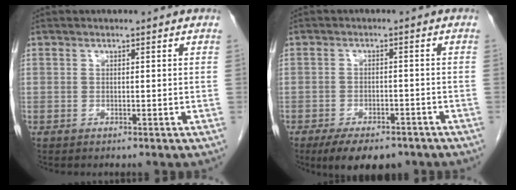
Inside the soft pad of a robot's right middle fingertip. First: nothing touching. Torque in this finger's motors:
{"motor_torque": [1.13, -0.89, 0.07, 0.03]}